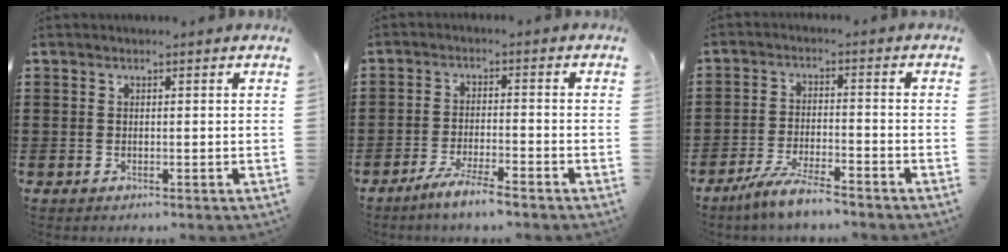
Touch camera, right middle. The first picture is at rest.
{"total": 4.4, "force": [-3.7, -0.2, 2.4], "torque": [-0.055, -0.010, -0.070]}
{"total": 5.7, "force": [-5.0, 0.2, 2.8], "torque": [-0.065, -0.011, -0.095]}